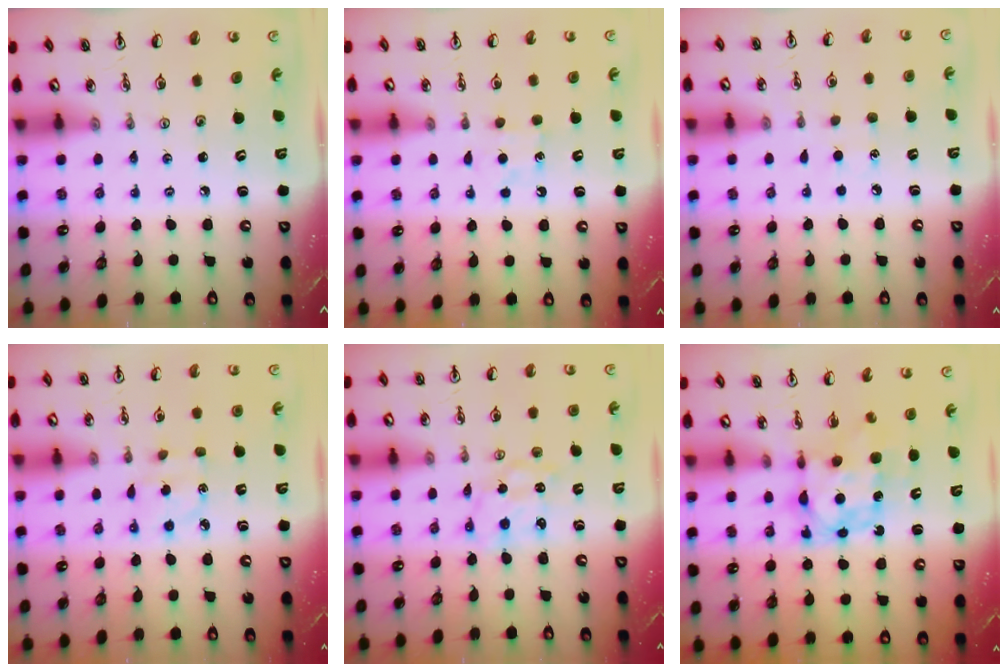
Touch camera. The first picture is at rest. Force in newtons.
{"total": 5.7, "press": 5.6, "slide": 0.7}
{"total": 4.2, "press": 4.1, "slide": 0.4}
{"total": 2.2, "press": 2.2, "slide": 0.2}
{"total": 1.4, "press": 1.4, "slide": 0.0}
{"total": 7.2, "press": 7.2, "slide": 0.5}